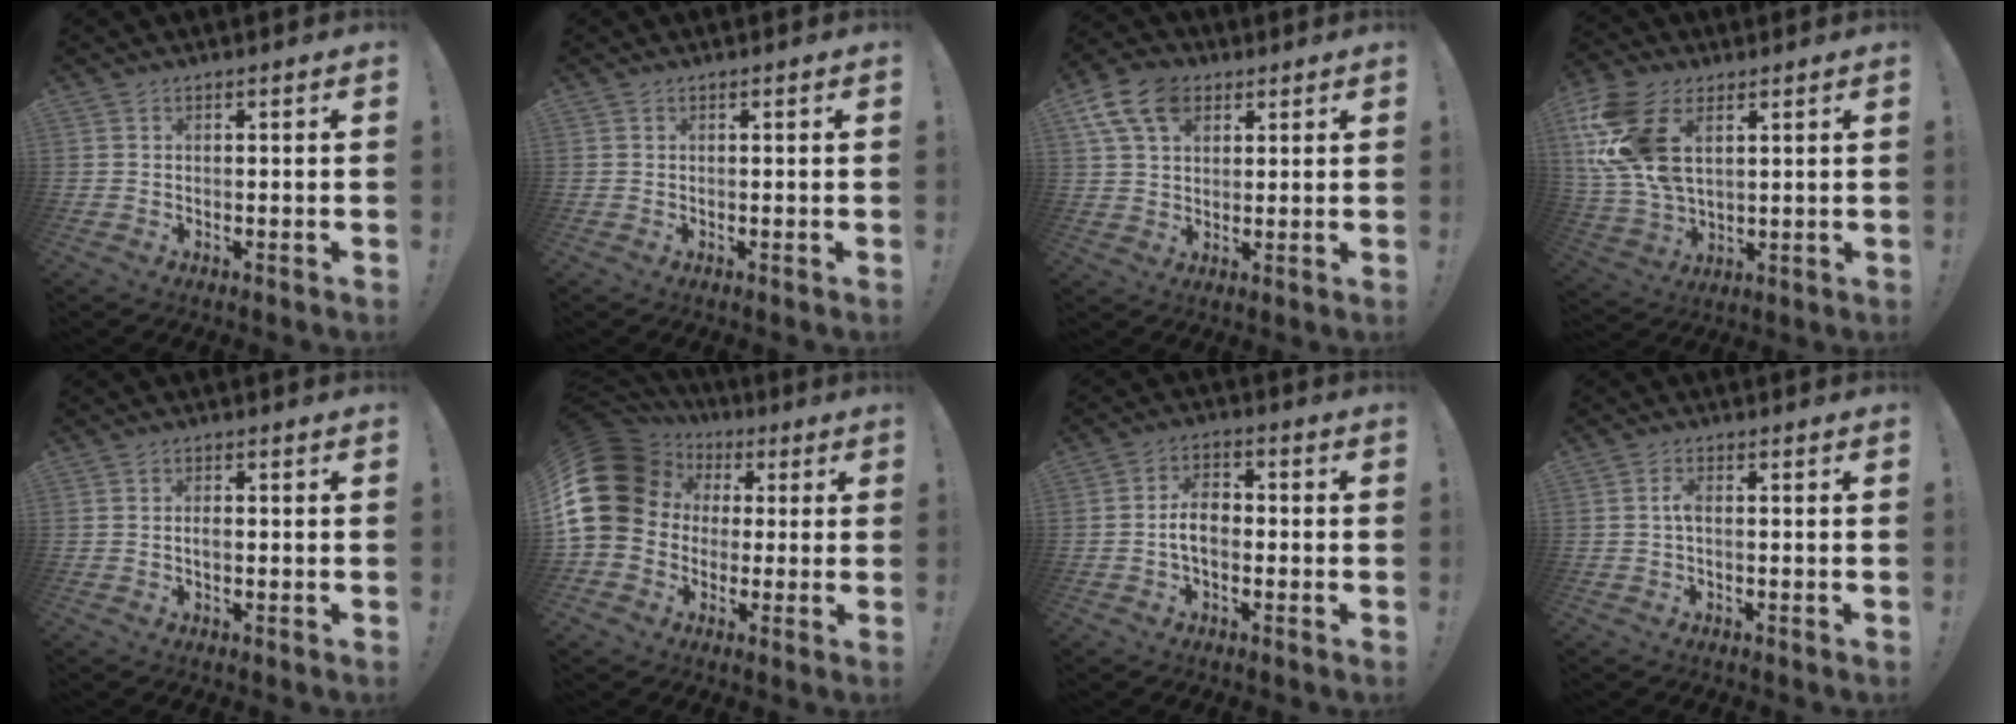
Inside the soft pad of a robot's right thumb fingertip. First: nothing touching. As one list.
[{"total": 0.0}, {"total": 12.5, "force": [5.6, 8.5, 7.2], "torque": [-0.128, -0.011, 0.109]}, {"total": 17.7, "force": [6.4, 10.9, 12.4], "torque": [-0.262, -0.017, 0.119]}, {"total": 1.2, "force": [-0.2, 0.5, 1.1], "torque": [-0.018, 0.001, -0.005]}, {"total": 19.2, "force": [2.8, 15.9, 10.3], "torque": [-0.197, -0.005, 0.073]}, {"total": 7.0, "force": [-1.1, 4.1, 5.6], "torque": [-0.106, 0.009, -0.019]}, {"total": 2.5, "force": [-0.4, 0.8, 2.4], "torque": [-0.044, 0.008, -0.008]}]